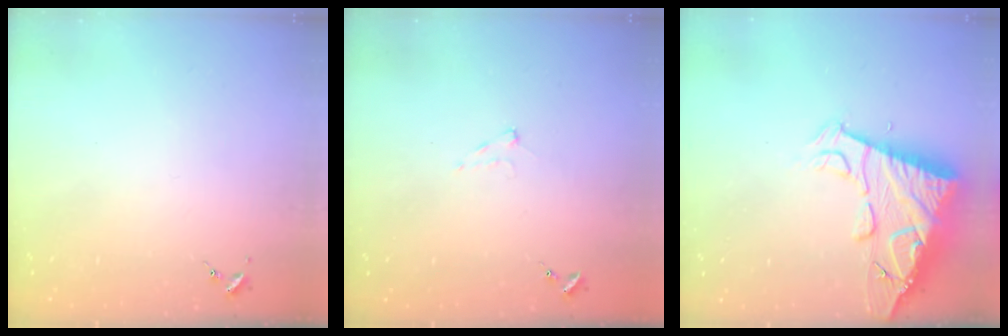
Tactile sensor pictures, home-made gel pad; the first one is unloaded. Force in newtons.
{"total": 6.0, "press": 6.0, "slide": 0.6}
{"total": 15.0, "press": 14.9, "slide": 1.4}